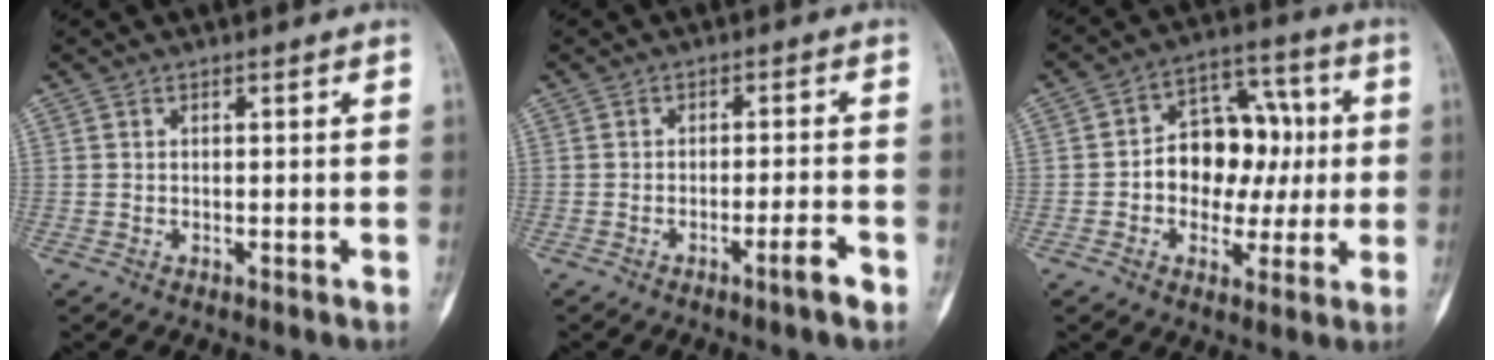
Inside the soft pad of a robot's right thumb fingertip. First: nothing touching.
{"total": 3.7, "force": [-2.2, 0.3, 3.0], "torque": [-0.050, 0.013, -0.035]}
{"total": 13.7, "force": [0.0, 10.0, 9.3], "torque": [-0.082, 0.036, -0.003]}